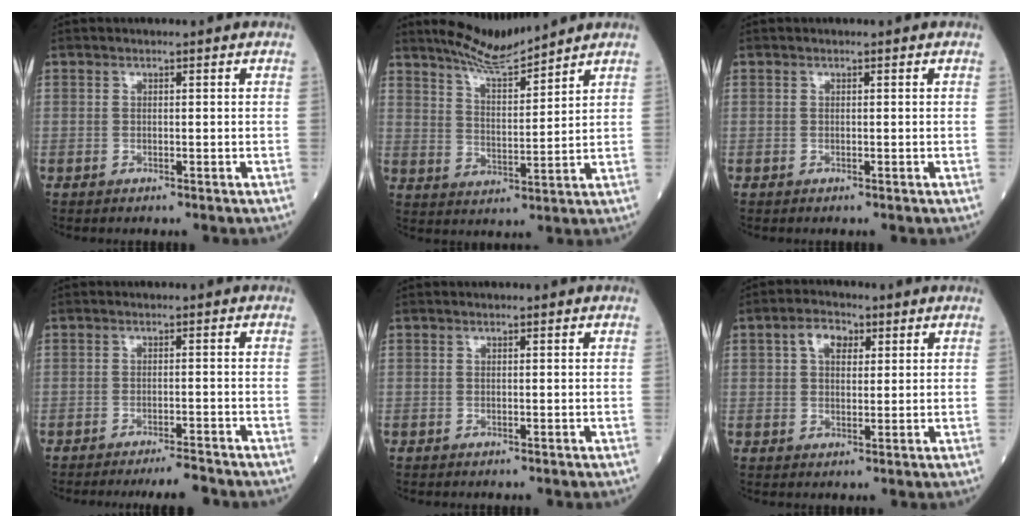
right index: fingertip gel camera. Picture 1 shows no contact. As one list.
[{"total": 7.5, "force": [7.1, -0.3, 2.3], "torque": [-0.049, -0.012, 0.135]}, {"total": 0.0}, {"total": 4.0, "force": [-3.7, -0.5, 1.4], "torque": [-0.017, -0.013, -0.060]}, {"total": 0.0}, {"total": 4.5, "force": [1.9, 2.9, 3.0], "torque": [-0.055, 0.016, 0.033]}]